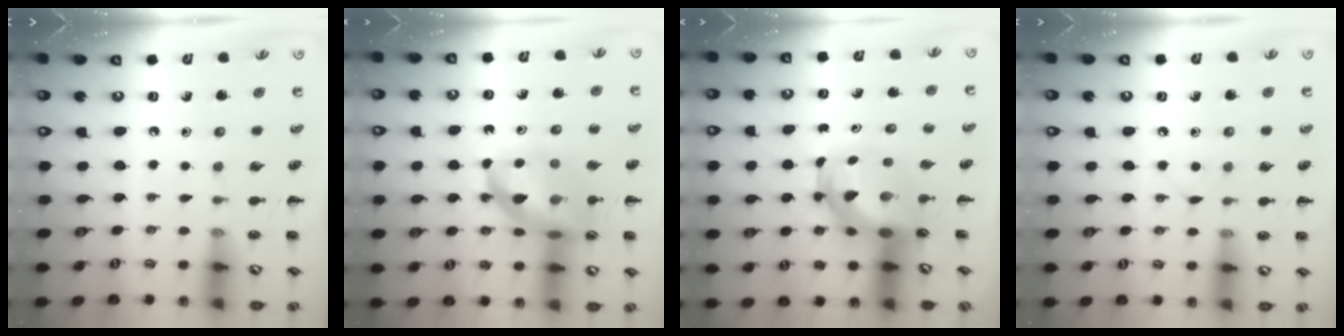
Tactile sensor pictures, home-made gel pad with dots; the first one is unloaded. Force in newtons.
{"total": 15.9, "press": 15.4, "slide": 3.8}
{"total": 6.0, "press": 5.9, "slide": 1.2}
{"total": 2.9, "press": 2.8, "slide": 1.0}